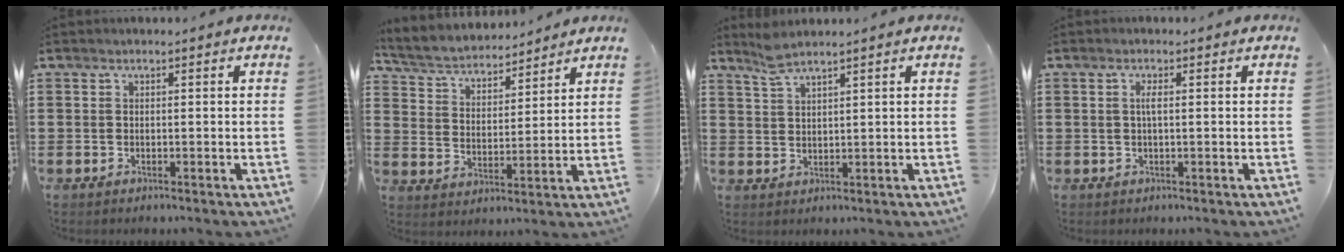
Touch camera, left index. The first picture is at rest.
{"total": 4.5, "force": [4.4, 0.9, 0.6], "torque": [-0.036, -0.029, 0.072]}
{"total": 3.2, "force": [2.6, 0.3, 1.8], "torque": [-0.041, 0.002, 0.048]}
{"total": 2.4, "force": [0.1, 0.5, 2.4], "torque": [-0.047, 0.000, 0.000]}